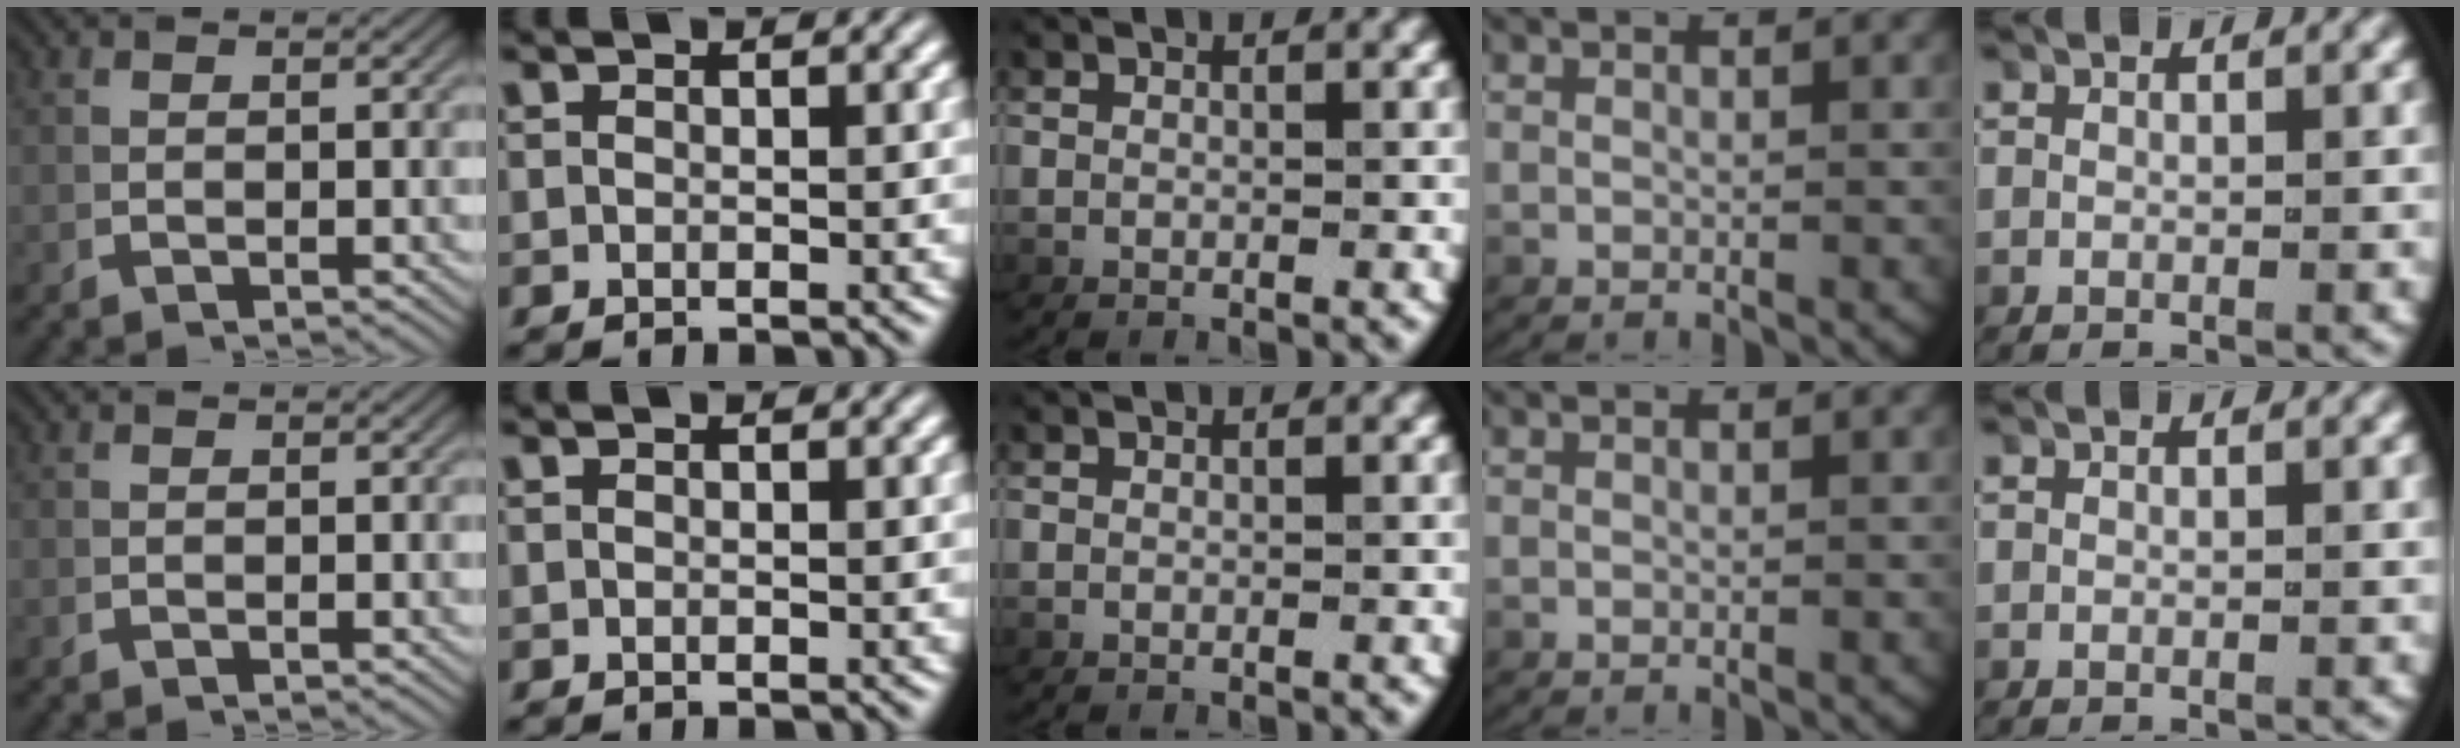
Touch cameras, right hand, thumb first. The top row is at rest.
{}